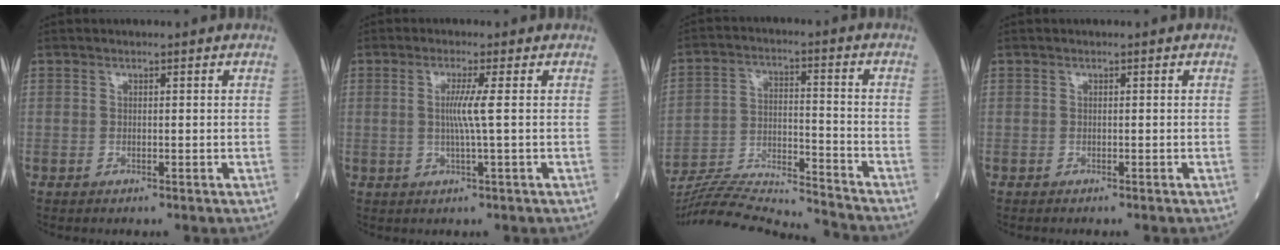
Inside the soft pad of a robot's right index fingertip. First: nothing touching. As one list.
[{"total": 3.7, "force": [0.3, -1.0, 3.6], "torque": [-0.072, -0.005, 0.003]}, {"total": 18.6, "force": [-17.9, -0.5, 4.9], "torque": [-0.105, -0.003, -0.290]}, {"total": 0.8, "force": [-0.7, 0.0, 0.4], "torque": [-0.003, -0.001, -0.011]}]